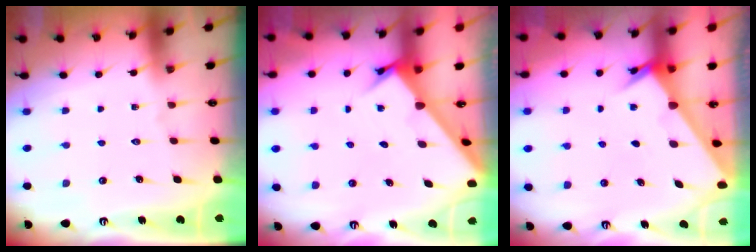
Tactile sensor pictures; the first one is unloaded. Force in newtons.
{"total": 2.6, "press": 2.6, "slide": 0.2}
{"total": 2.5, "press": 2.5, "slide": 0.2}